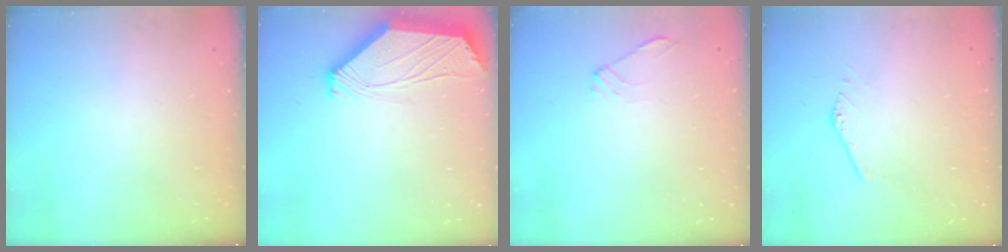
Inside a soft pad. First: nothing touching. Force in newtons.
{"total": 2.4, "press": 2.4, "slide": 0.6}
{"total": 2.3, "press": 2.2, "slide": 0.6}
{"total": 0.0}